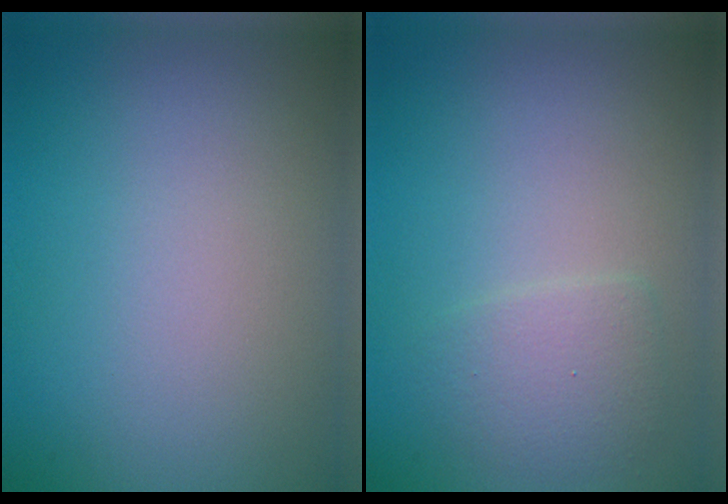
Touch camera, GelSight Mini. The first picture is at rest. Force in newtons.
{"total": 2.0, "press": 2.0, "slide": 0.1}